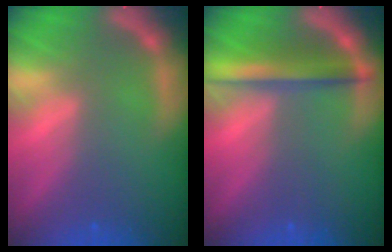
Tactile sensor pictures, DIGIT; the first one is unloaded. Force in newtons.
{"total": 4.4}